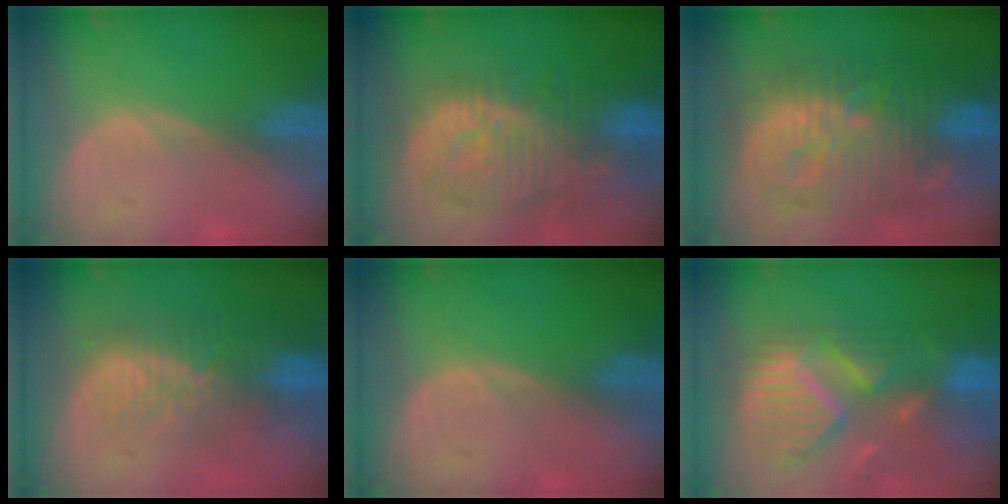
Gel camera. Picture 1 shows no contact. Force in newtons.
{"total": 12.2, "press": 11.0, "slide": 5.2}
{"total": 13.5, "press": 13.5, "slide": 1.3}
{"total": 10.0, "press": 8.5, "slide": 5.3}
{"total": 0.0}
{"total": 12.1, "press": 10.4, "slide": 6.2}